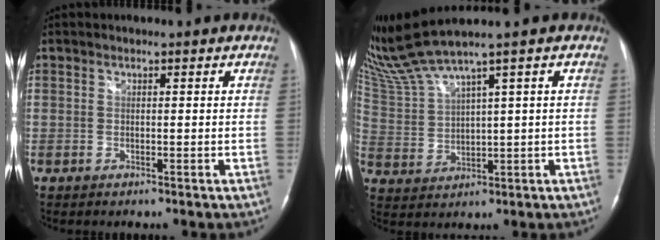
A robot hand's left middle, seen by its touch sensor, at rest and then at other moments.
{"total": 7.2, "force": [6.1, -1.9, 3.4], "torque": [-0.091, 0.008, 0.138]}